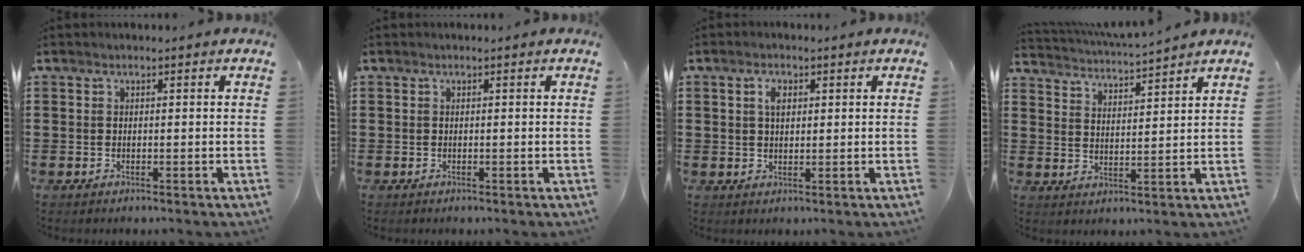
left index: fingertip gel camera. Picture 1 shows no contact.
{"total": 0.0}
{"total": 2.4, "force": [1.0, 1.5, 1.6], "torque": [-0.028, 0.004, 0.015]}
{"total": 4.0, "force": [3.9, -0.3, 0.6], "torque": [-0.029, -0.026, 0.065]}